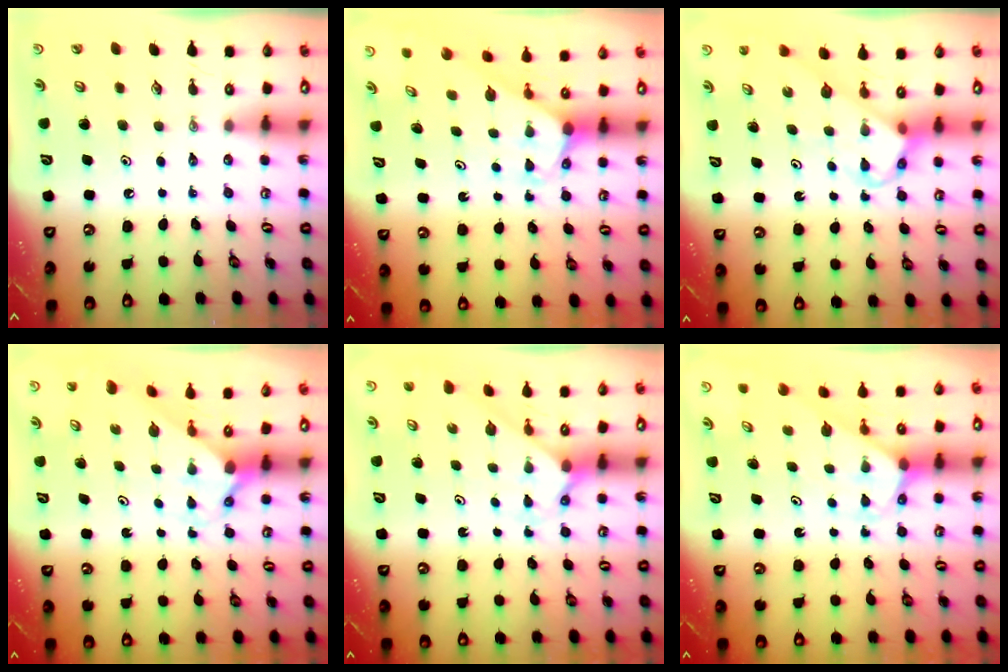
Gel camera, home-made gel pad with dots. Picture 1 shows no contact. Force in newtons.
{"total": 2.0, "press": 2.0, "slide": 0.1}
{"total": 3.7, "press": 3.7, "slide": 0.1}
{"total": 1.7, "press": 1.7, "slide": 0.1}
{"total": 2.3, "press": 2.3, "slide": 0.2}
{"total": 2.3, "press": 2.3, "slide": 0.2}